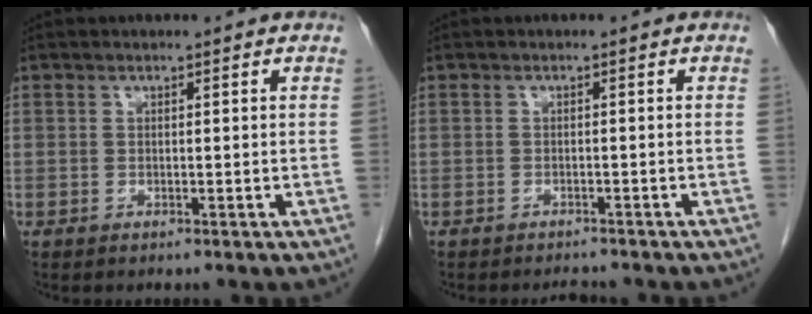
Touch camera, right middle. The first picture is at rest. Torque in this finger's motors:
{"motor_torque": [0.32, -0.24, -0.01, 0.01]}